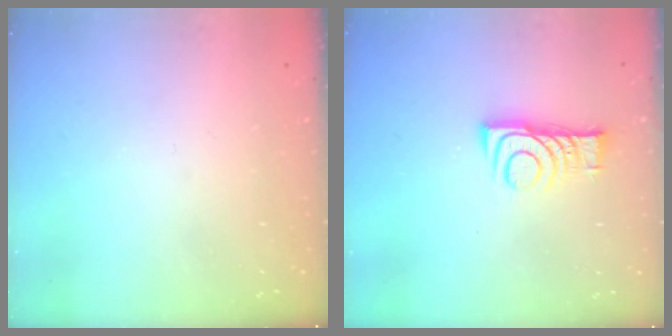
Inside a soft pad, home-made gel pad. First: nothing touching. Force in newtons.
{"total": 8.9, "press": 8.9, "slide": 0.4}